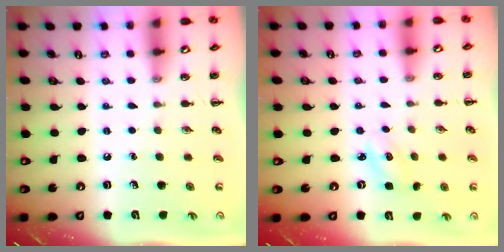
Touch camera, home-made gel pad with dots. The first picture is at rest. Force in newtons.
{"total": 3.5, "press": 3.3, "slide": 1.1}